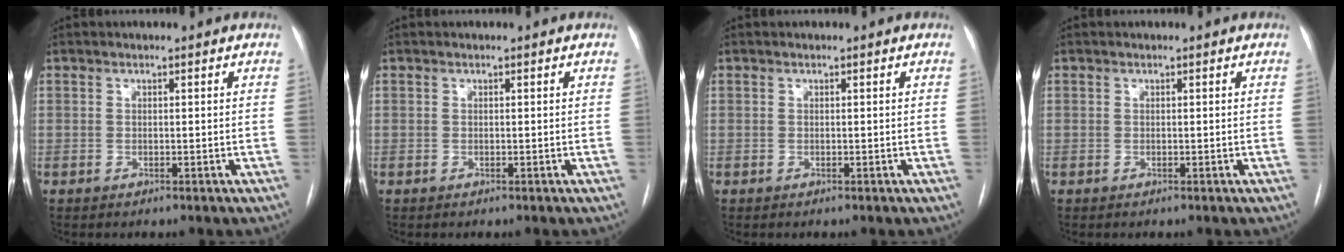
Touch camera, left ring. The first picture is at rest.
{"total": 0.0}
{"total": 0.0}
{"total": 0.0}